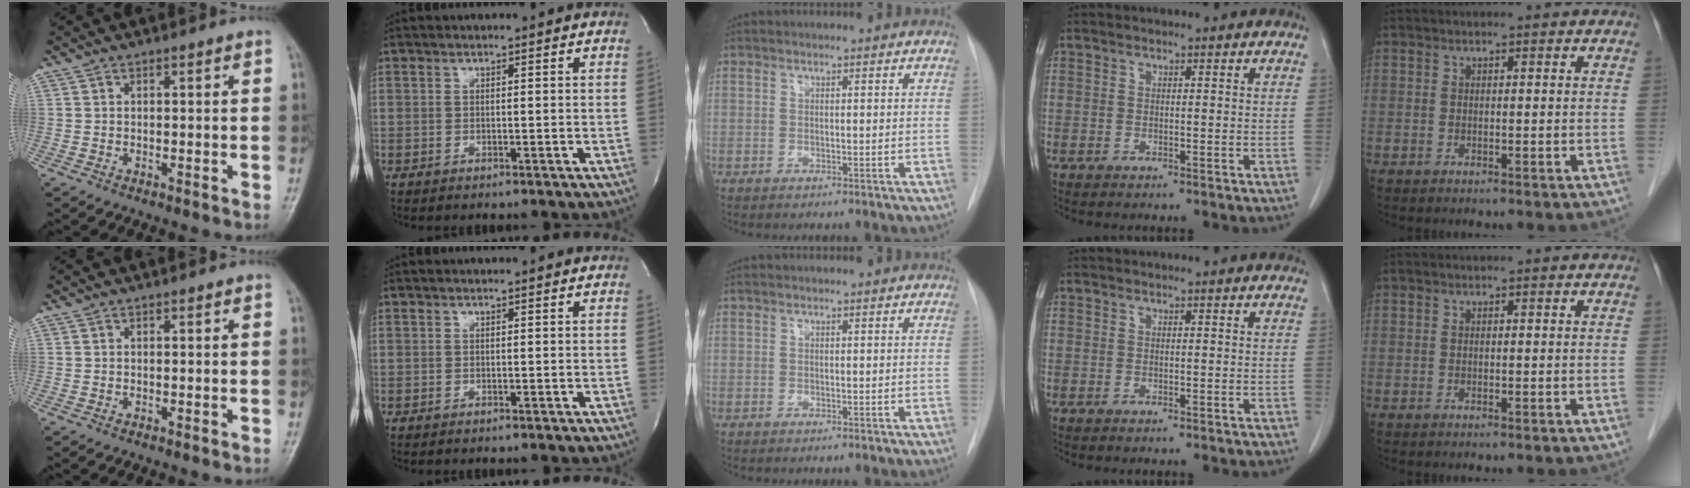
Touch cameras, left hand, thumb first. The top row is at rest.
{}